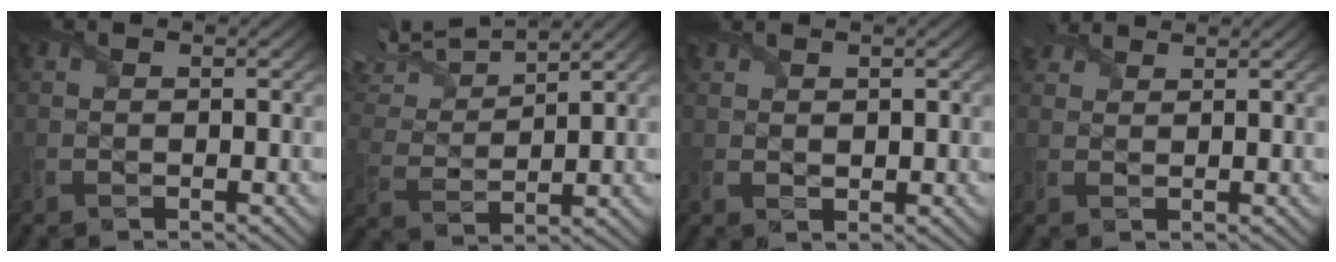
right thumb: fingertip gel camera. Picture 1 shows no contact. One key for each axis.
{"total": 10.3, "fx": 8.6, "fy": 2.2, "fz": 5.2, "tx": -0.124, "ty": 0.019, "tz": 0.147}
{"total": 1.3, "fx": 1.0, "fy": 0.8, "fz": 0.4, "tx": -0.011, "ty": -0.002, "tz": 0.025}
{"total": 2.3, "fx": 2.1, "fy": 0.8, "fz": 0.6, "tx": -0.019, "ty": 0.007, "tz": 0.044}